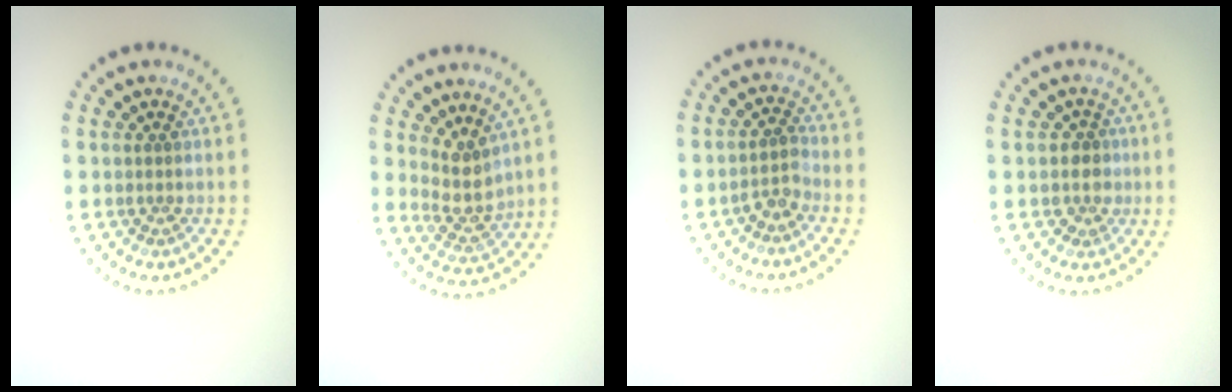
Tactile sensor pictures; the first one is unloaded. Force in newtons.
{"total": 2.9, "press": 2.4, "slide": 1.7}
{"total": 1.9, "press": 1.4, "slide": 1.2}
{"total": 2.2, "press": 1.9, "slide": 1.2}